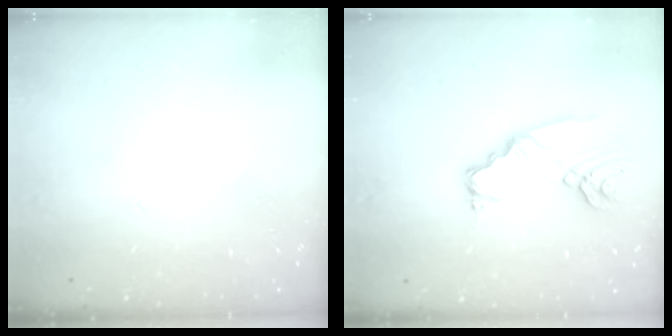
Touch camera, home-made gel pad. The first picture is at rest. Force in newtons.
{"total": 9.8, "press": 9.7, "slide": 0.9}